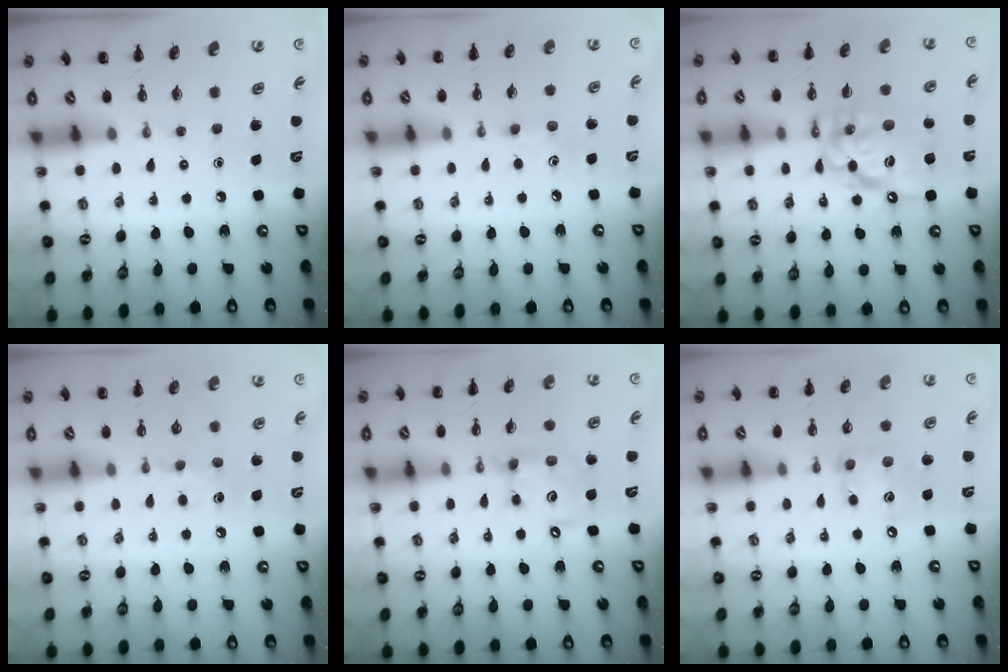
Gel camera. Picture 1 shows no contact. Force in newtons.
{"total": 5.4, "press": 5.2, "slide": 1.7}
{"total": 12.6, "press": 12.2, "slide": 3.4}
{"total": 5.5, "press": 5.2, "slide": 1.7}
{"total": 12.9, "press": 12.6, "slide": 2.8}
{"total": 8.6, "press": 8.6, "slide": 0.8}